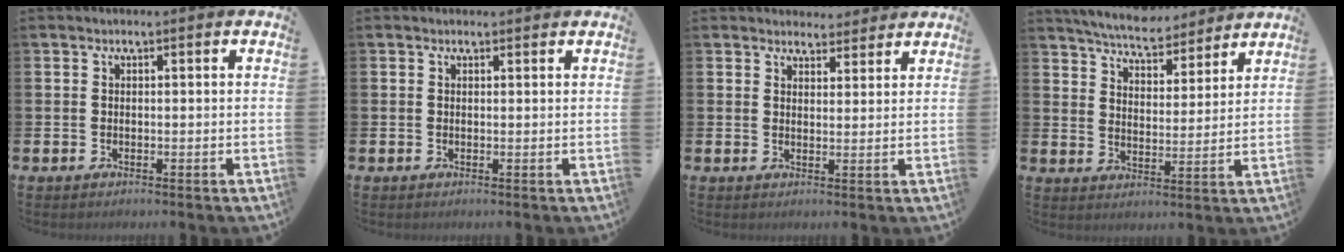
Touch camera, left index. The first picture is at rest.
{"total": 0.5, "force": [0.4, 0.3, 0.2], "torque": [0.006, 0.000, 0.005]}
{"total": 3.5, "force": [3.3, 1.2, -0.3], "torque": [0.005, -0.015, 0.060]}
{"total": 6.1, "force": [5.9, 1.3, 1.0], "torque": [-0.042, -0.039, 0.104]}